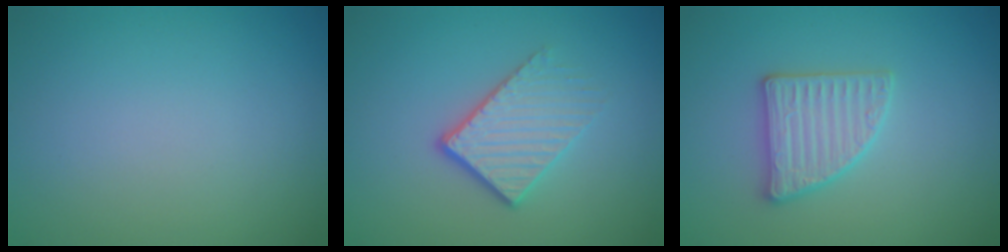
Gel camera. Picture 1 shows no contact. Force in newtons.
{"total": 3.9, "press": 2.6, "slide": 3.0}
{"total": 2.9, "press": 2.8, "slide": 0.5}